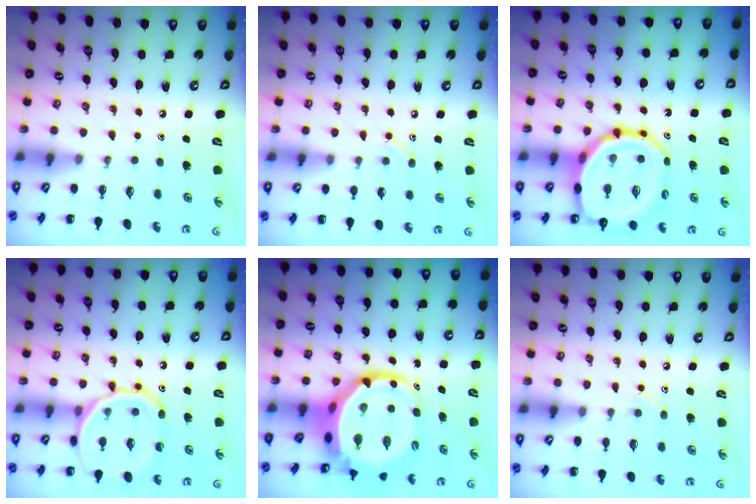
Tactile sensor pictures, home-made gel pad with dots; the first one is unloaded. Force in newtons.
{"total": 6.3, "press": 6.1, "slide": 1.7}
{"total": 19.2, "press": 18.9, "slide": 3.0}
{"total": 15.5, "press": 15.4, "slide": 1.7}
{"total": 10.1, "press": 9.7, "slide": 2.8}
{"total": 4.2, "press": 4.1, "slide": 1.1}